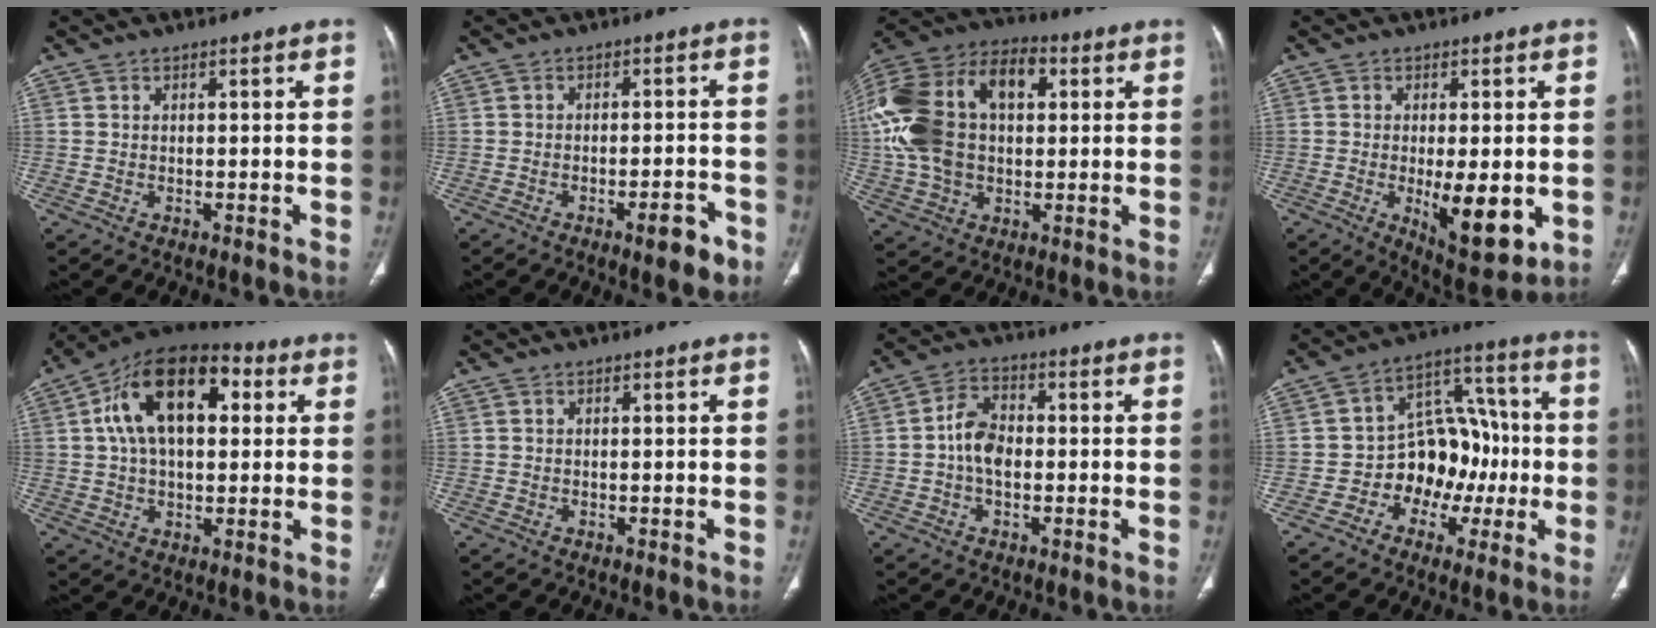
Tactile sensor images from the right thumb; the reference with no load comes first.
{"total": 5.6, "force": [-3.3, 1.6, 4.2], "torque": [-0.045, 0.018, -0.042]}
{"total": 25.9, "force": [4.4, 16.6, 19.3], "torque": [-0.415, 0.042, 0.078]}
{"total": 11.7, "force": [-2.3, 4.3, 10.6], "torque": [-0.142, -0.026, -0.024]}
{"total": 18.1, "force": [4.4, 10.4, 14.1], "torque": [-0.212, 0.023, 0.062]}
{"total": 0.0}
{"total": 6.5, "force": [-0.6, 4.3, 4.8], "torque": [-0.076, 0.018, -0.020]}
{"total": 15.2, "force": [-3.0, 11.4, 9.5], "torque": [-0.080, 0.058, -0.045]}